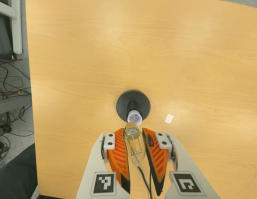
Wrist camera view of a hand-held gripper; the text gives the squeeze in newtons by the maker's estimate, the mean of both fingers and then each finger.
{"total": 17.7, "left": 18.8, "right": 16.6}